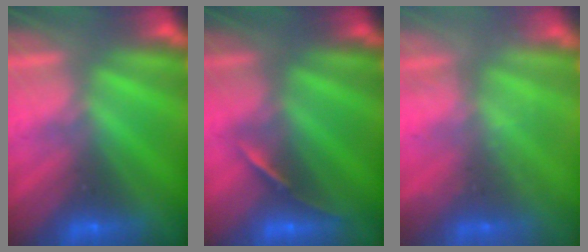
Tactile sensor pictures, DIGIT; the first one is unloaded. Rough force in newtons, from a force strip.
{"total": 1.7}
{"total": 2.4}